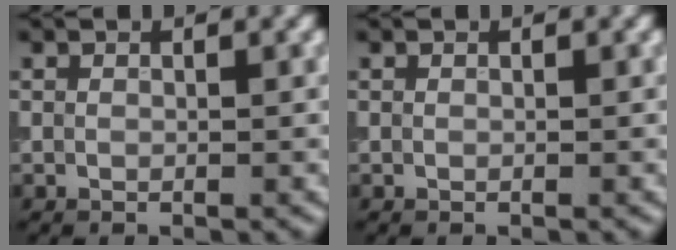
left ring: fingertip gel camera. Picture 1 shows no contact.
{"total": 0.0}